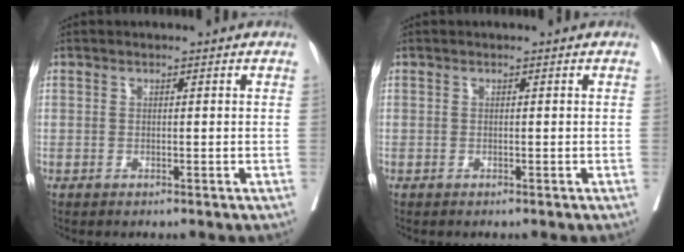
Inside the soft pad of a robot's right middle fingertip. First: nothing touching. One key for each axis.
{"total": 0.0}